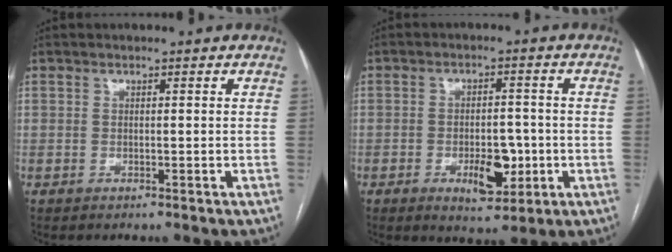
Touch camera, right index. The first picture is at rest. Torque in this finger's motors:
{"motor_torque": [0.10, 0.12, 0.12, 0.07]}